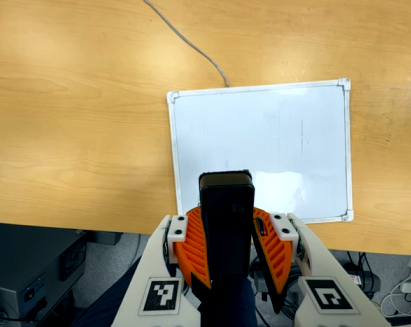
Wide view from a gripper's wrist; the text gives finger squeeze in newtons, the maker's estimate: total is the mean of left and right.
{"total": 10.0, "left": 10.1, "right": 9.9}